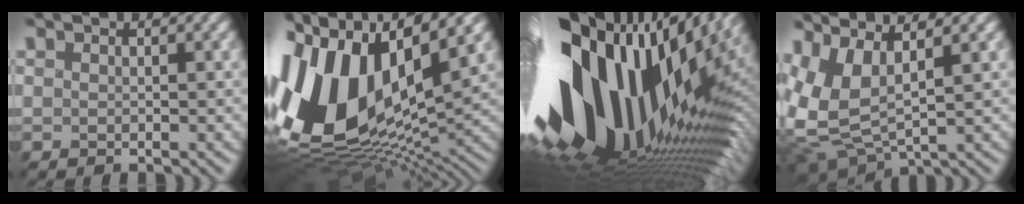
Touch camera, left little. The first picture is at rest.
{"total": 16.6, "force": [2.3, 9.7, 13.2], "torque": [-0.292, 0.015, 0.028]}
{"total": 19.2, "force": [1.3, 10.6, 15.9], "torque": [-0.276, -0.026, 0.020]}
{"total": 7.1, "force": [1.7, 3.2, 6.1], "torque": [-0.150, 0.005, 0.031]}